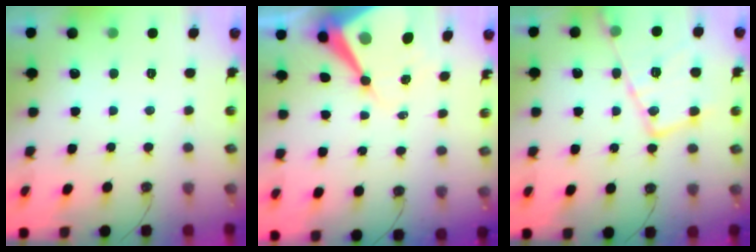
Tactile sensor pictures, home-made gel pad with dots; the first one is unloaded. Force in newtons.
{"total": 15.0, "press": 15.0, "slide": 1.3}
{"total": 20.1, "press": 20.0, "slide": 1.9}